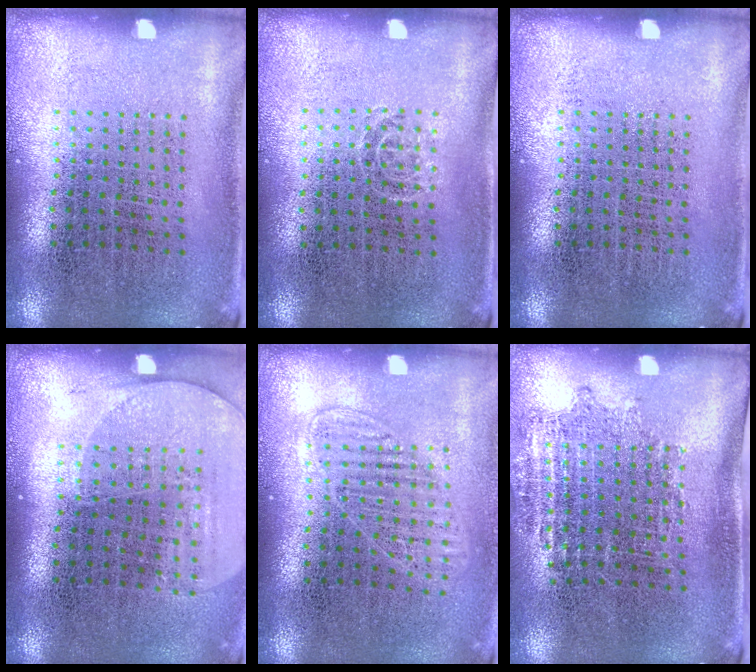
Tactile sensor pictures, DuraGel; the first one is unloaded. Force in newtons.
{"total": 0.5, "press": 0.4, "slide": 0.3}
{"total": 0.0}
{"total": 1.5, "press": 1.4, "slide": 0.6}
{"total": 1.2, "press": 1.1, "slide": 0.5}
{"total": 1.1, "press": 0.9, "slide": 0.6}